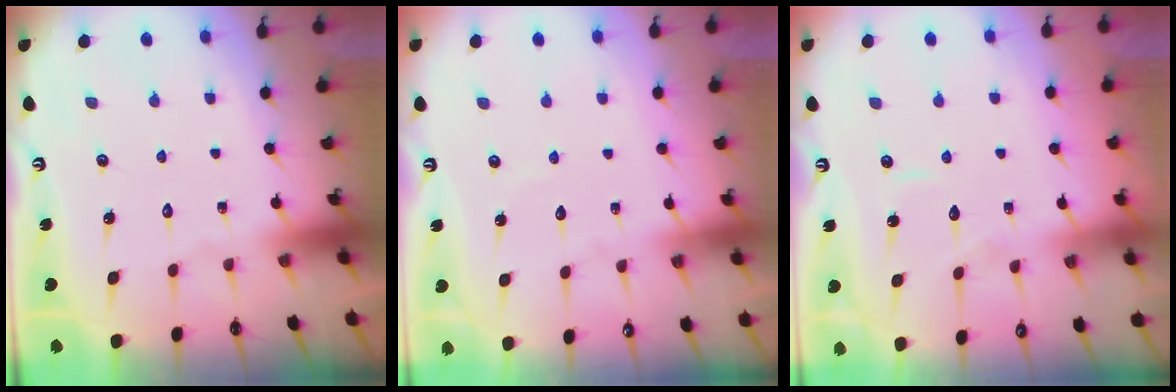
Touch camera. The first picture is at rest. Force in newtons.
{"total": 2.9, "press": 2.9, "slide": 0.2}
{"total": 5.4, "press": 5.4, "slide": 0.4}